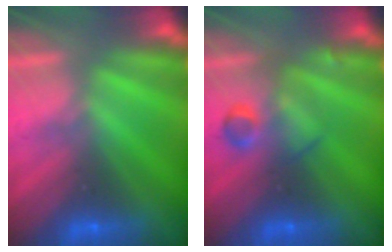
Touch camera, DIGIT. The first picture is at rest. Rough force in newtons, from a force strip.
{"total": 2.8}